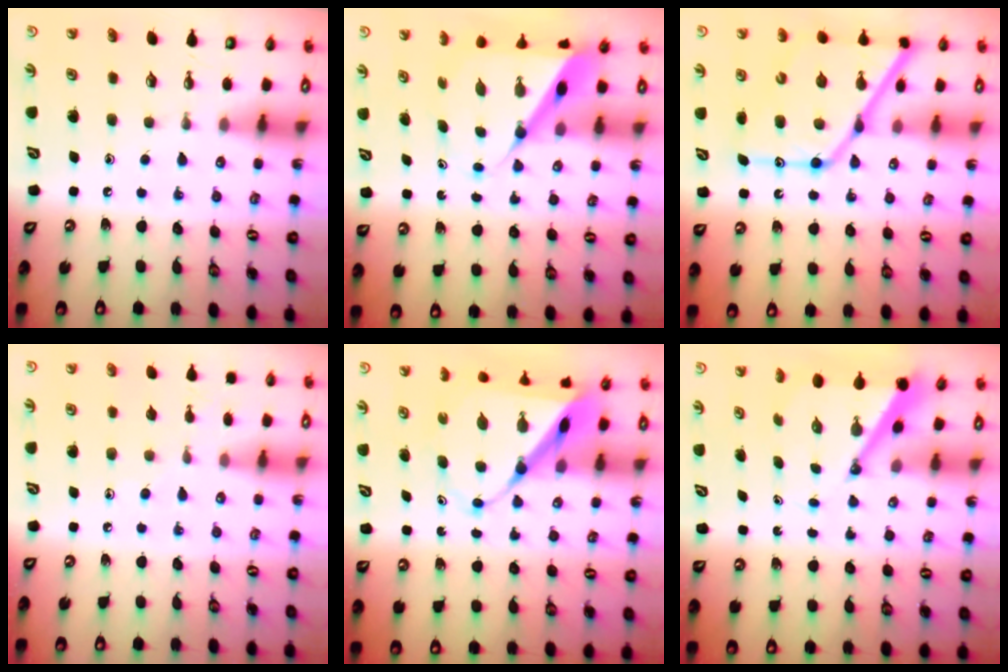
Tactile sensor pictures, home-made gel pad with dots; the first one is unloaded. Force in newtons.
{"total": 9.0, "press": 9.0, "slide": 0.7}
{"total": 19.0, "press": 18.9, "slide": 1.7}
{"total": 6.2, "press": 6.1, "slide": 0.6}
{"total": 10.1, "press": 10.0, "slide": 0.9}
{"total": 5.1, "press": 5.0, "slide": 0.4}